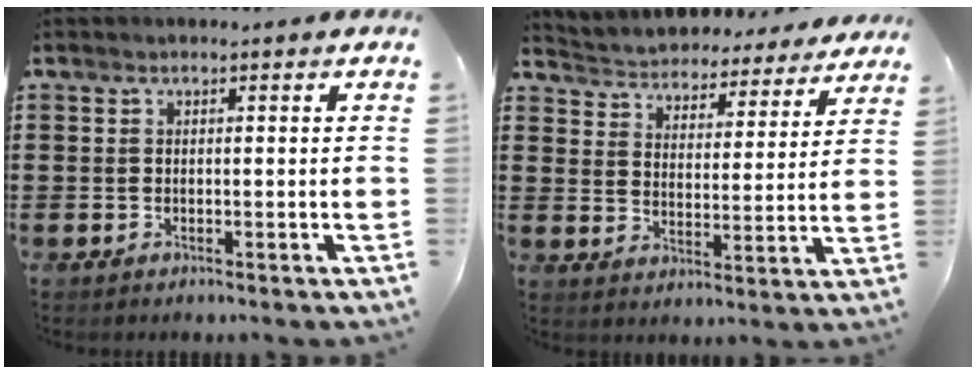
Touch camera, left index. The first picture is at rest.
{"total": 3.7, "force": [3.6, 0.4, -0.7], "torque": [-0.015, -0.034, 0.055]}